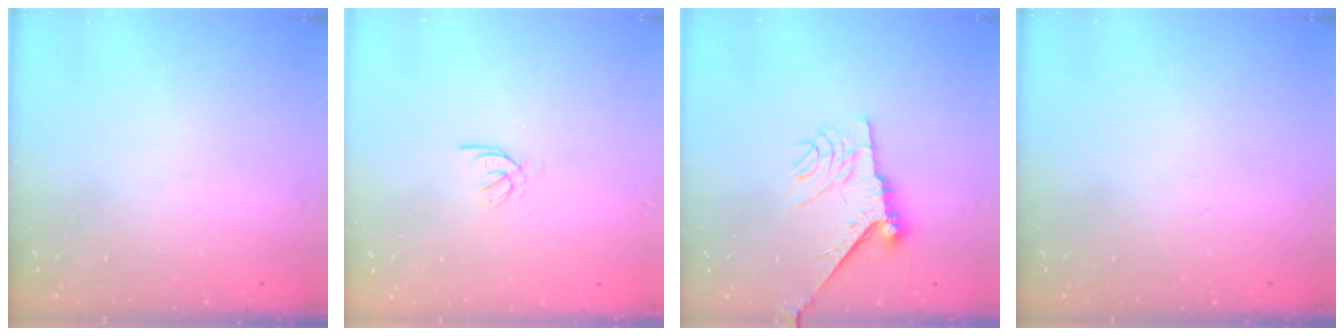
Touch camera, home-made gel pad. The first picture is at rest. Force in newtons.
{"total": 2.1, "press": 2.0, "slide": 0.5}
{"total": 9.6, "press": 9.5, "slide": 1.0}
{"total": 0.0}